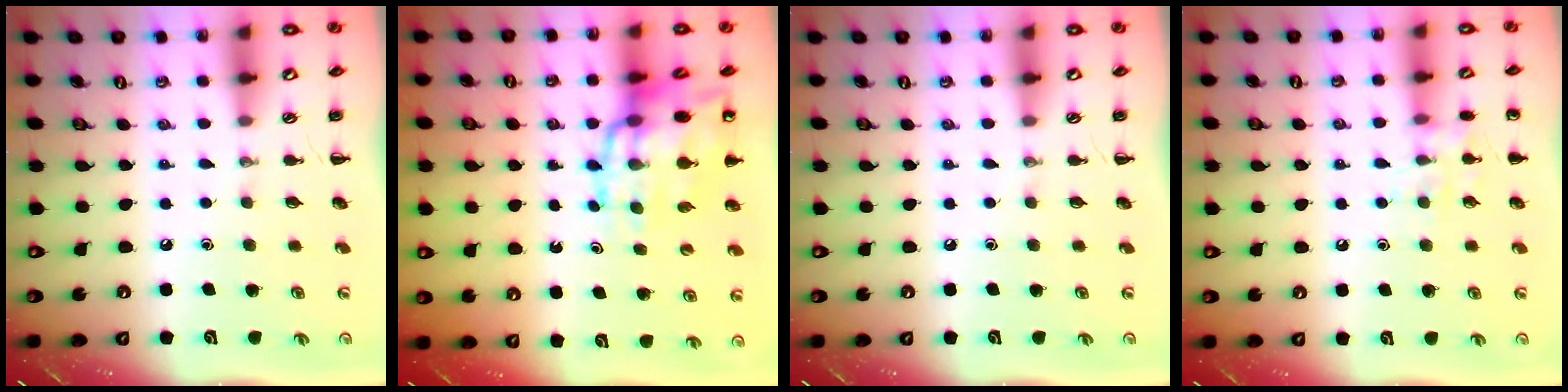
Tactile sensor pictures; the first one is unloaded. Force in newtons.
{"total": 17.6, "press": 17.2, "slide": 3.9}
{"total": 0.0}
{"total": 8.3, "press": 8.3, "slide": 0.7}